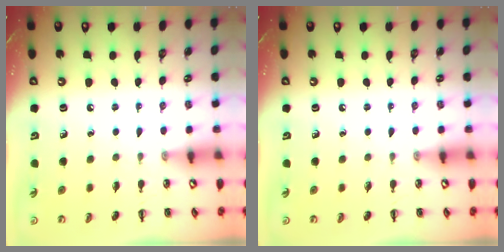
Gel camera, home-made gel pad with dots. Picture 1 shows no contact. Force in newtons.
{"total": 0.0}